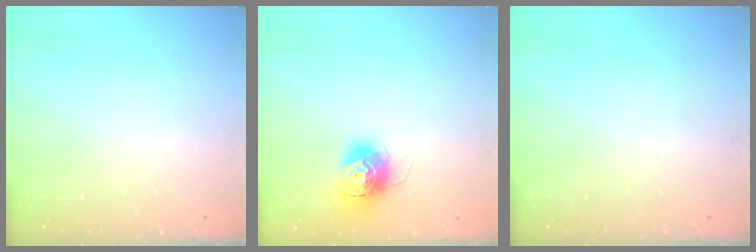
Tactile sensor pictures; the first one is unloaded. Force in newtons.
{"total": 13.6, "press": 13.5, "slide": 1.3}
{"total": 0.0}